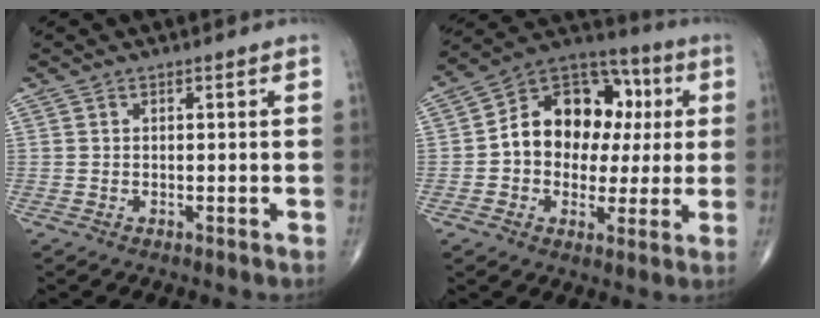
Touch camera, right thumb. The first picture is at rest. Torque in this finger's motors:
{"motor_torque": [1.74, 2.80, 1.25, -0.35, 0.11]}